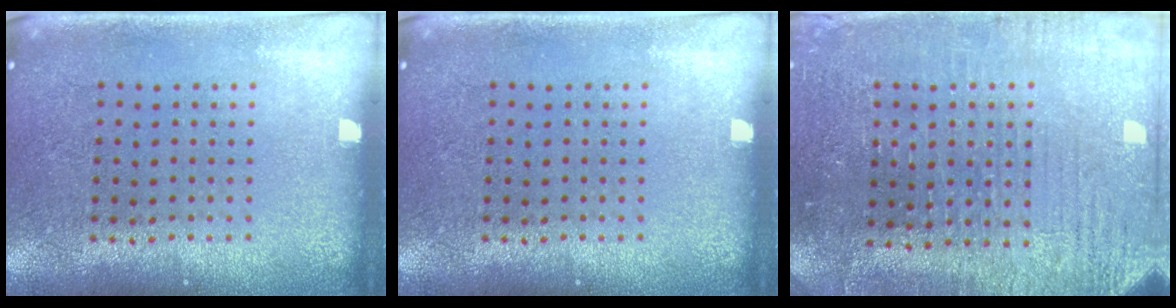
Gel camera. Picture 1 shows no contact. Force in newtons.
{"total": 0.0}
{"total": 3.2, "press": 3.2, "slide": 0.4}